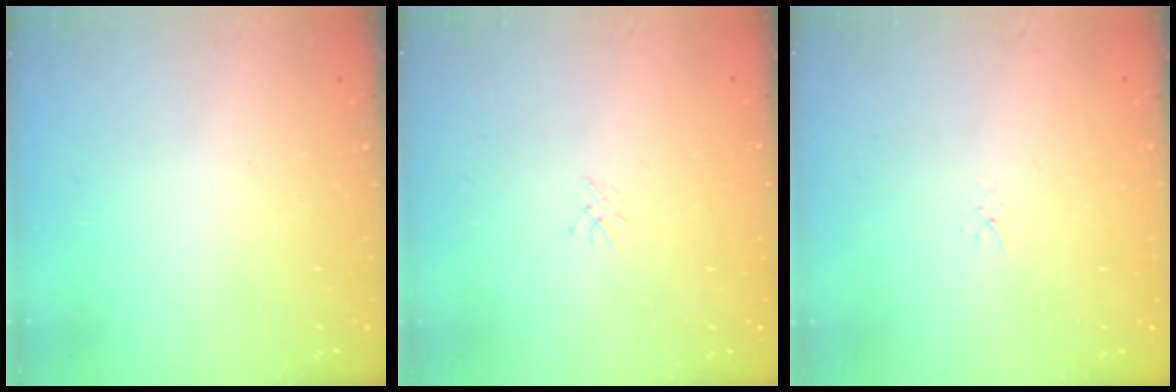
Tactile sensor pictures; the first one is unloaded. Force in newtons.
{"total": 1.5, "press": 1.4, "slide": 0.4}
{"total": 1.6, "press": 1.6, "slide": 0.2}